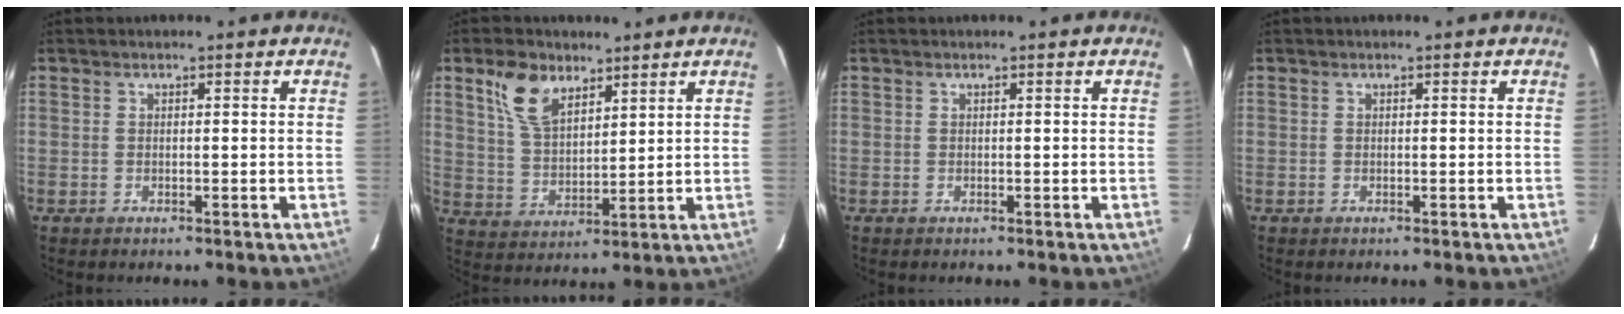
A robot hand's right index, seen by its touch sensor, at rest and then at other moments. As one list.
[{"total": 9.5, "force": [5.7, 5.1, 5.6], "torque": [-0.110, 0.015, 0.117]}, {"total": 0.0}, {"total": 0.0}]